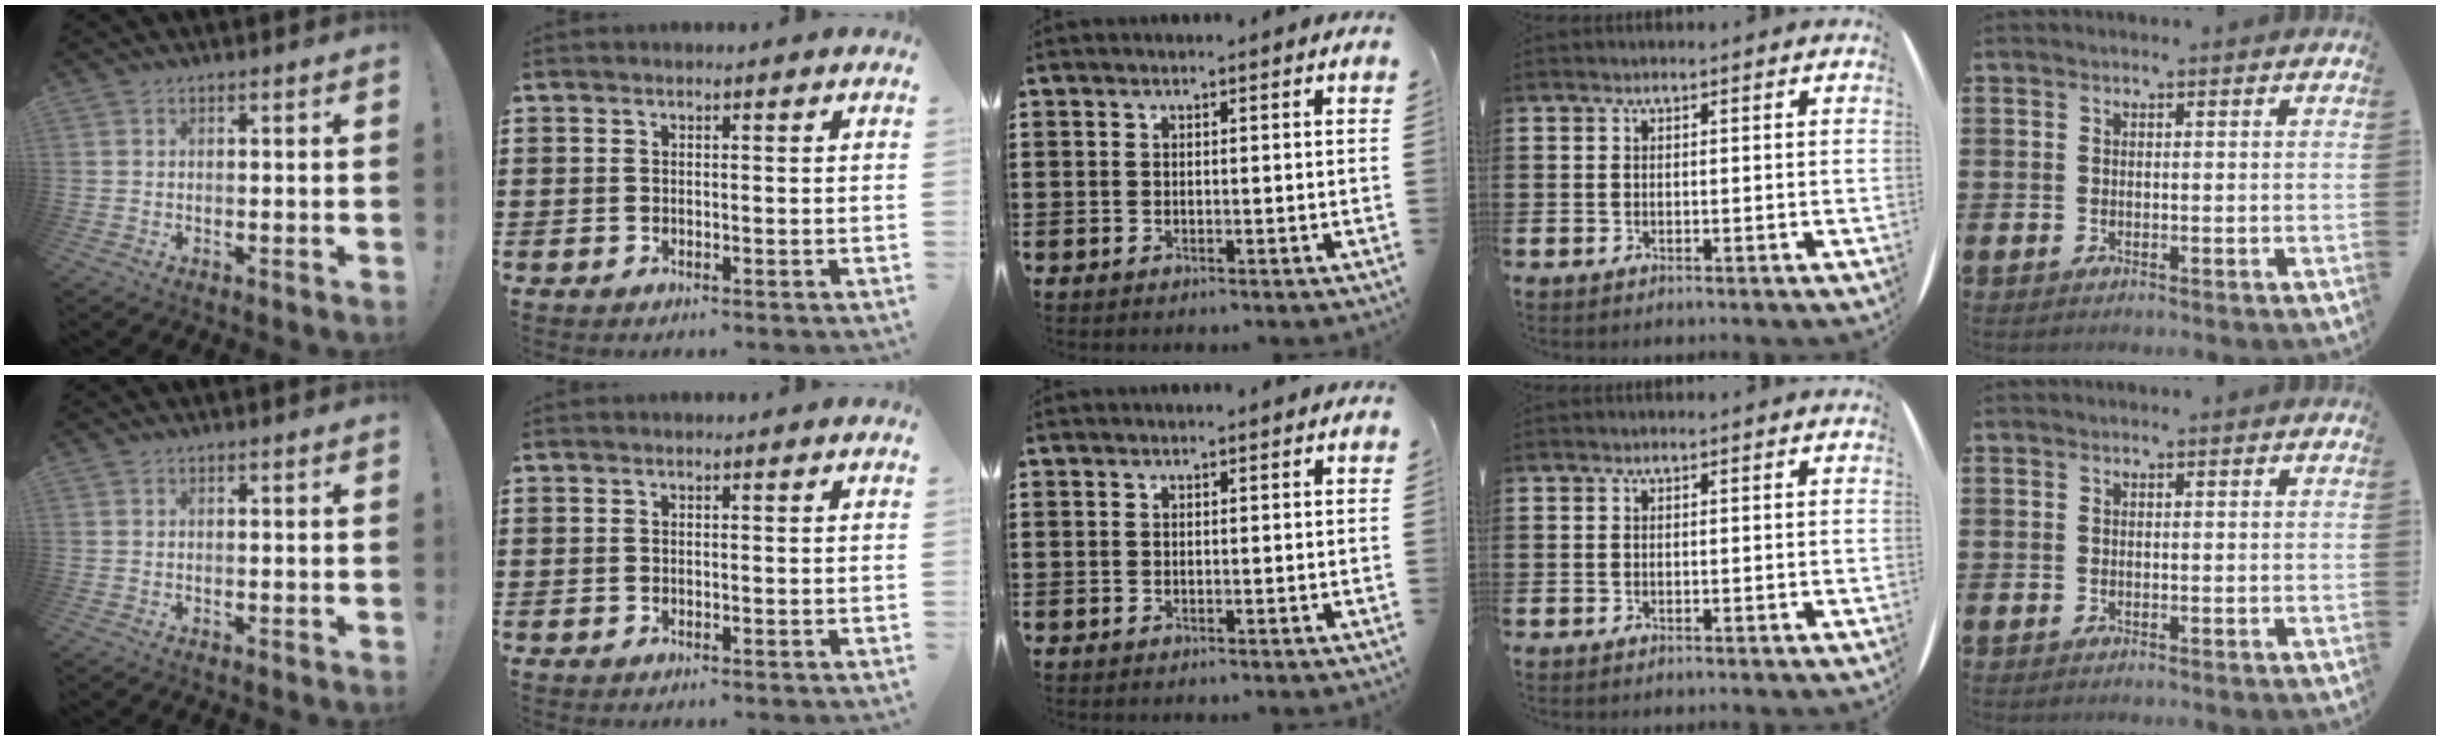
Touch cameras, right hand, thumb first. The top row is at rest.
{}